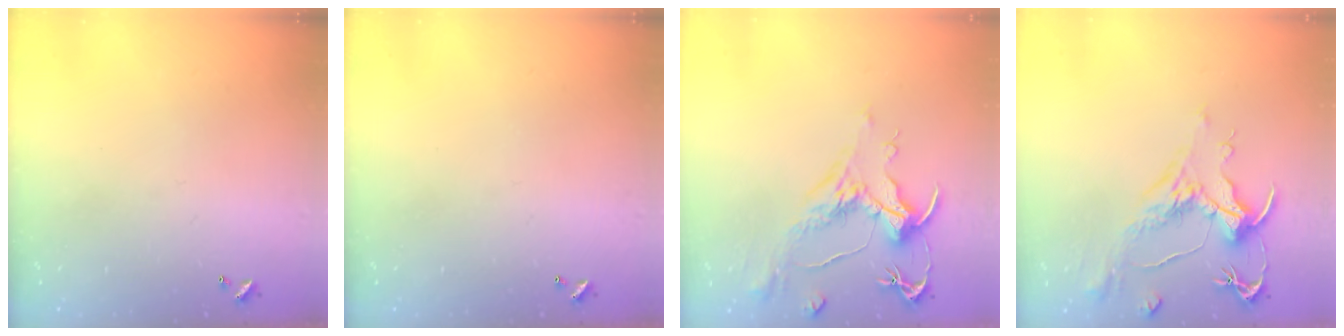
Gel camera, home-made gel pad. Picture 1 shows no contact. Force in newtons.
{"total": 0.0}
{"total": 1.6, "press": 0.8, "slide": 1.5}
{"total": 1.6, "press": 0.8, "slide": 1.5}